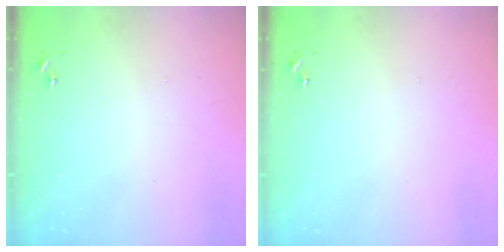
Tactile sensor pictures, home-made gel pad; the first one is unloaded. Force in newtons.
{"total": 0.0}